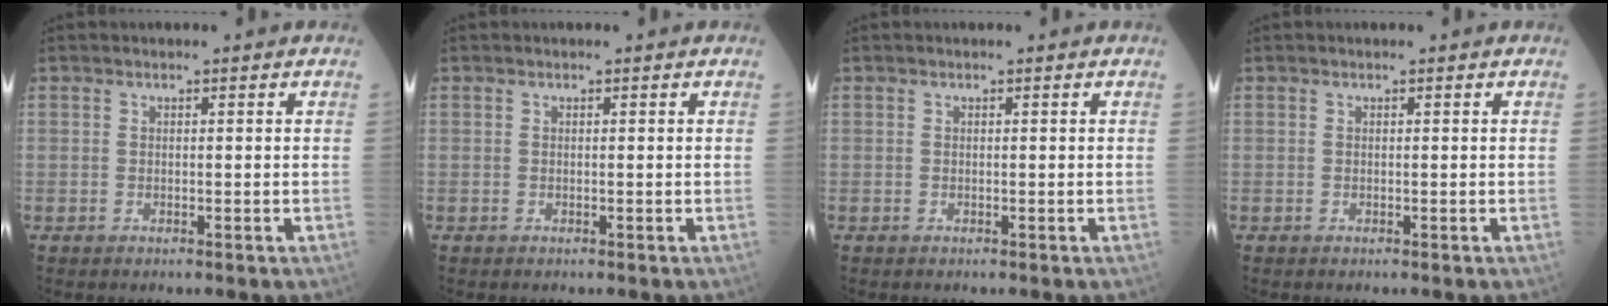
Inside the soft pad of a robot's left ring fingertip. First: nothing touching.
{"total": 0.0}
{"total": 0.0}
{"total": 0.0}